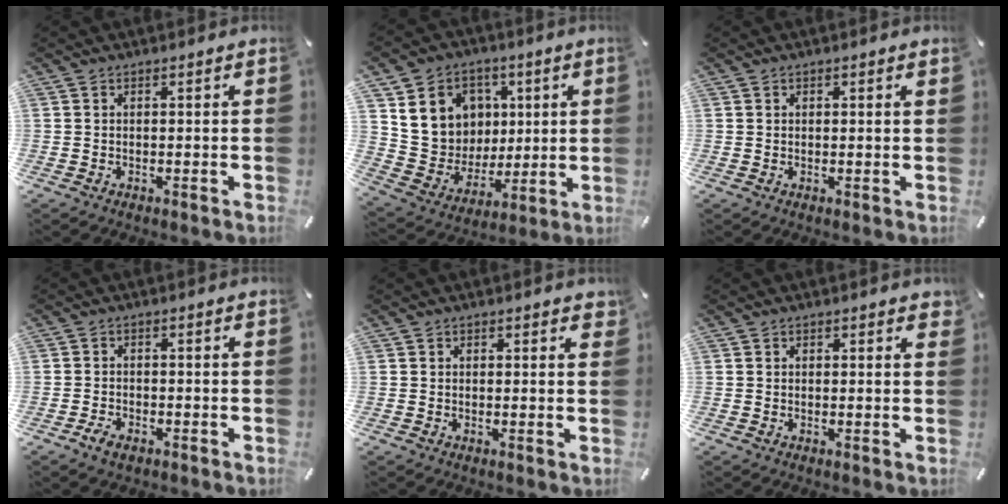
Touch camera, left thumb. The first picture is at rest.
{"total": 13.7, "force": [4.4, 12.6, 3.2], "torque": [-0.056, -0.022, 0.097]}
{"total": 0.6, "force": [0.4, 0.2, 0.3], "torque": [0.002, -0.002, 0.005]}
{"total": 2.6, "force": [-1.6, 1.5, 1.3], "torque": [-0.031, 0.004, -0.032]}
{"total": 1.1, "force": [0.7, 0.7, 0.5], "torque": [0.006, -0.003, 0.008]}
{"total": 1.1, "force": [0.7, 0.7, 0.5], "torque": [0.007, -0.003, 0.008]}